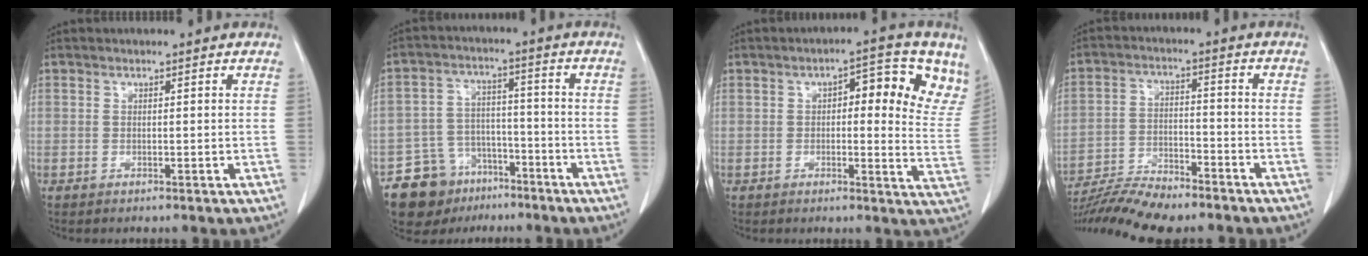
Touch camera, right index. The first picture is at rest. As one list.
[{"total": 10.2, "force": [-7.0, 7.2, 1.9], "torque": [-0.037, 0.034, -0.110]}, {"total": 12.2, "force": [6.2, 4.5, 9.5], "torque": [-0.099, 0.002, 0.056]}, {"total": 13.0, "force": [-11.5, 2.0, 5.7], "torque": [-0.093, -0.011, -0.187]}]